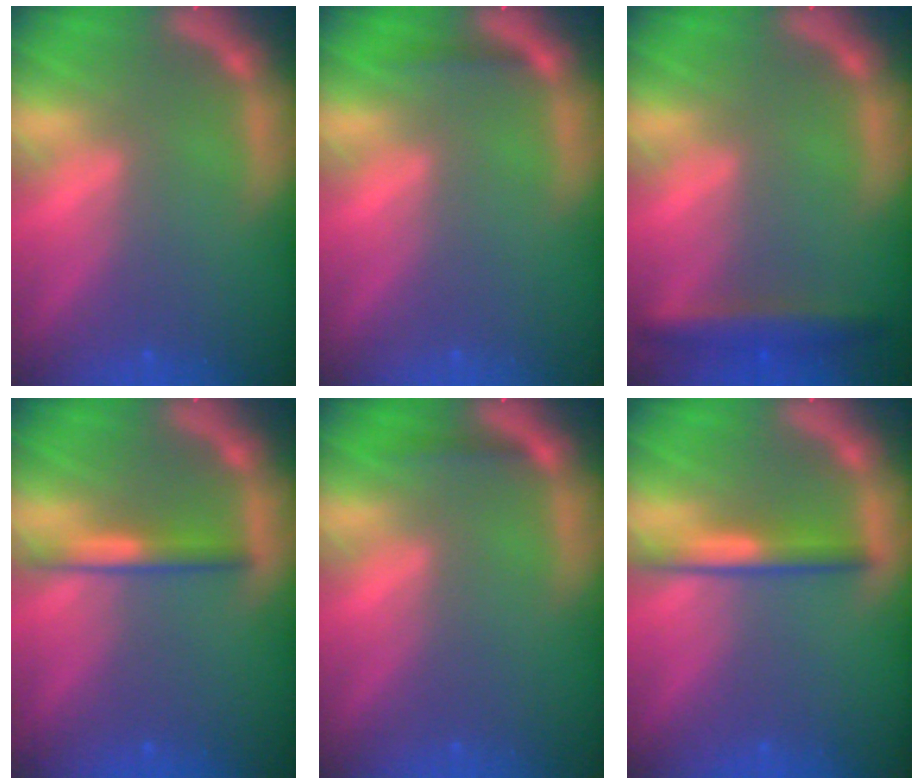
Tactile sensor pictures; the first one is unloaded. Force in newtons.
{"total": 0.9}
{"total": 3.5}
{"total": 2.5}
{"total": 0.9}
{"total": 3.0}